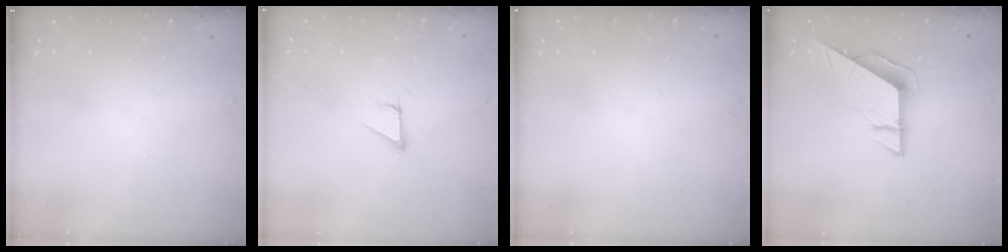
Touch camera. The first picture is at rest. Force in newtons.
{"total": 3.3, "press": 3.3, "slide": 0.1}
{"total": 1.6, "press": 1.6, "slide": 0.1}
{"total": 8.1, "press": 8.1, "slide": 0.4}